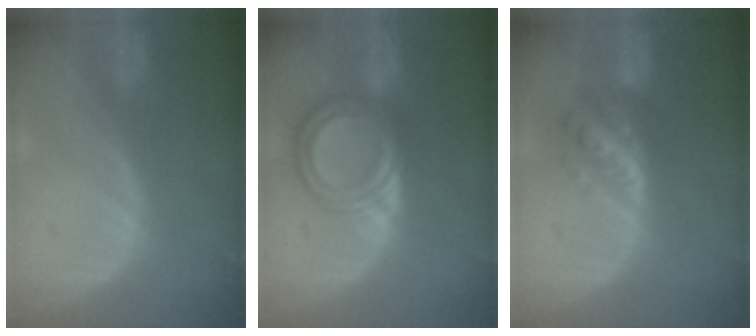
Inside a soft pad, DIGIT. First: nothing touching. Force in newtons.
{"total": 8.0, "press": 8.0, "slide": 0.5}
{"total": 5.8, "press": 5.3, "slide": 2.5}